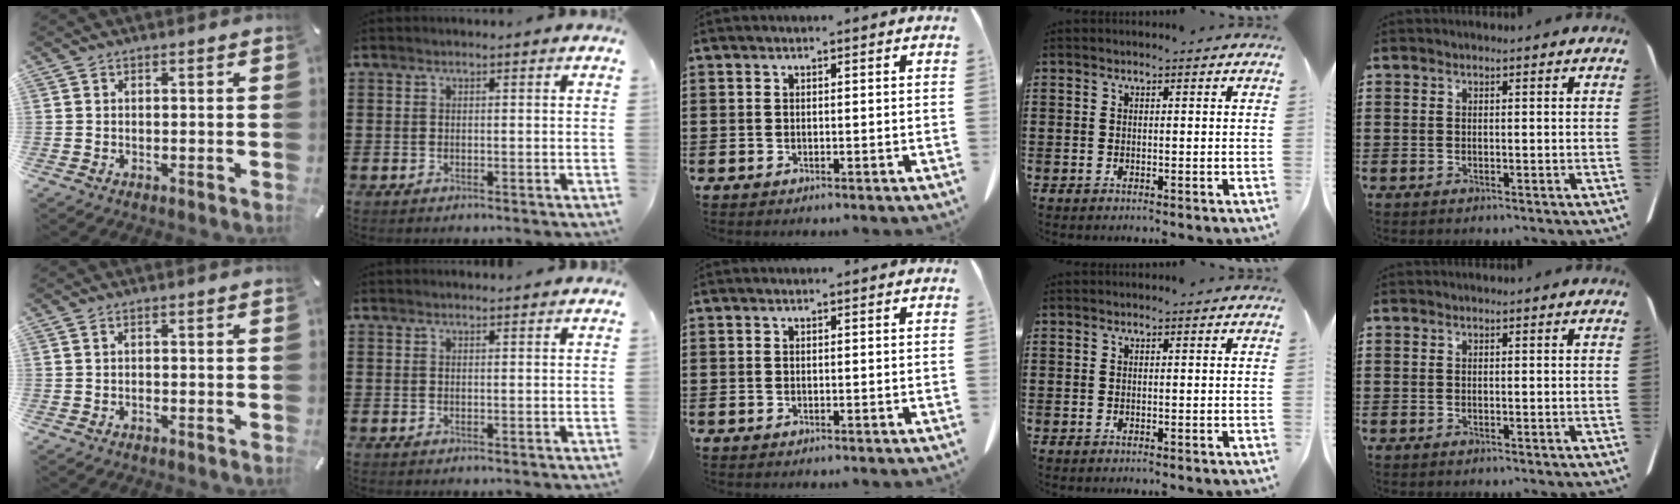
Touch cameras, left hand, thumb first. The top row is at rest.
{"thumb": {"total": 0.7, "force": [-0.3, 0.3, 0.6], "torque": [-0.014, -0.001, -0.006]}, "index": {"total": 0.9, "force": [0.9, 0.1, 0.1], "torque": [-0.003, -0.001, 0.018]}}